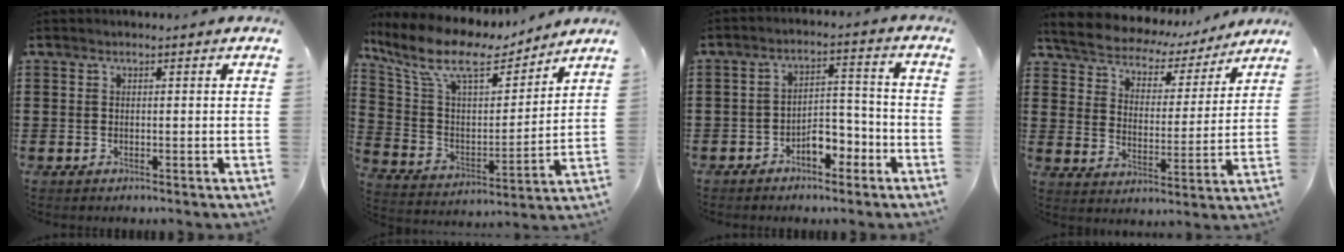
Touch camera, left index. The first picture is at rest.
{"total": 11.4, "force": [8.5, 3.8, 6.6], "torque": [-0.164, -0.043, 0.146]}
{"total": 5.2, "force": [-3.3, 2.5, 3.2], "torque": [-0.054, 0.014, -0.062]}
{"total": 4.6, "force": [4.4, 1.1, 0.5], "torque": [-0.037, -0.032, 0.071]}